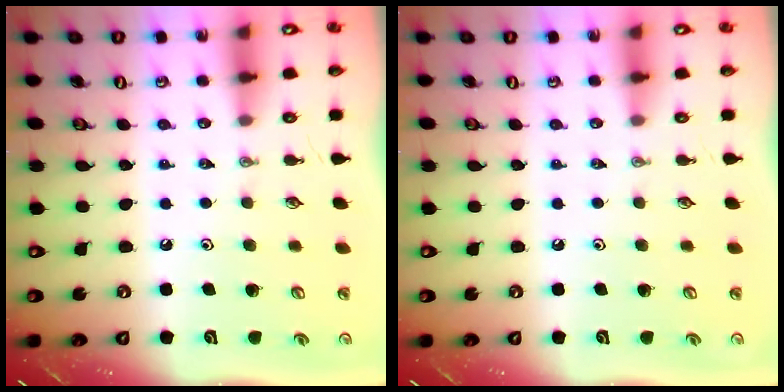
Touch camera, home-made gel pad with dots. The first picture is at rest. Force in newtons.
{"total": 0.0}